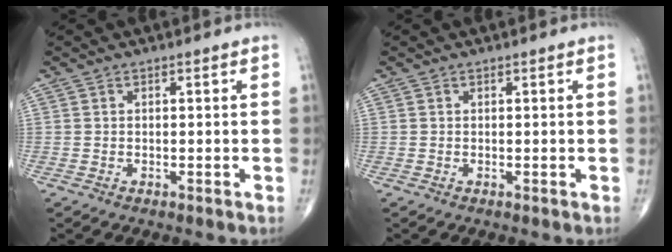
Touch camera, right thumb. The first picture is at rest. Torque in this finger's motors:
{"motor_torque": [0.10, -0.36, -0.20, -0.06, 0.01]}